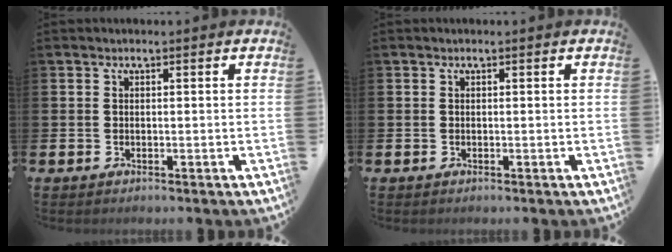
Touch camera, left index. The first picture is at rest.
{"total": 0.0}